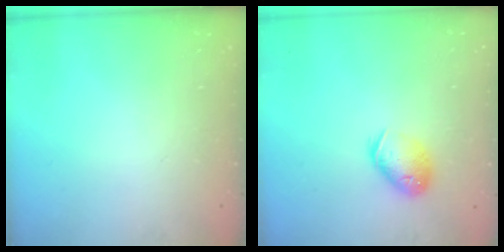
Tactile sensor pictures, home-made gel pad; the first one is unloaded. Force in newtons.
{"total": 11.7, "press": 11.6, "slide": 1.9}